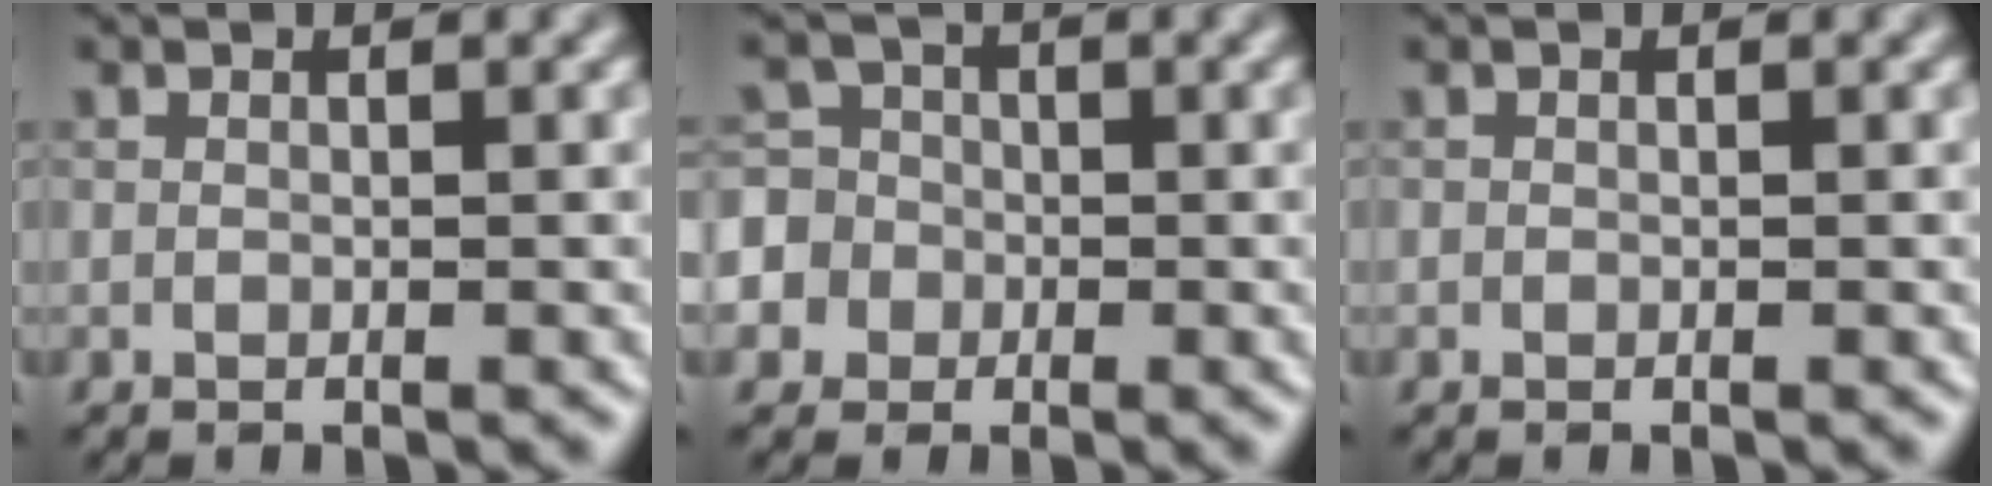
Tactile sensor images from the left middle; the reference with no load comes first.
{"total": 8.7, "force": [-2.1, 8.1, 2.2], "torque": [-0.060, 0.016, -0.075]}
{"total": 0.0}